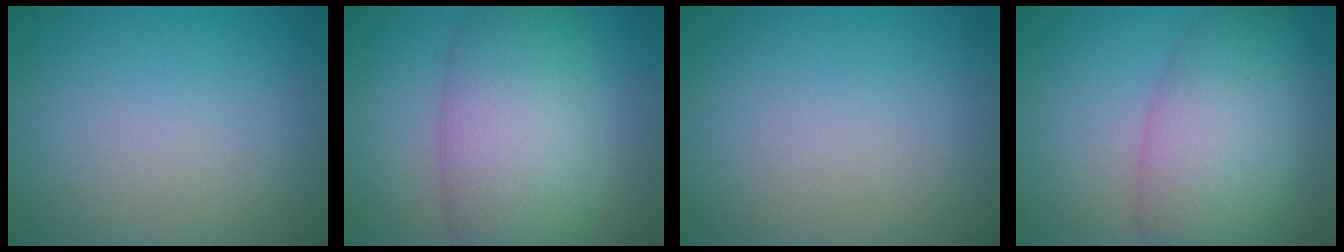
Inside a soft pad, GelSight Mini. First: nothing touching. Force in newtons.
{"total": 9.6, "press": 9.6, "slide": 0.3}
{"total": 0.0}
{"total": 8.4, "press": 8.4, "slide": 0.4}